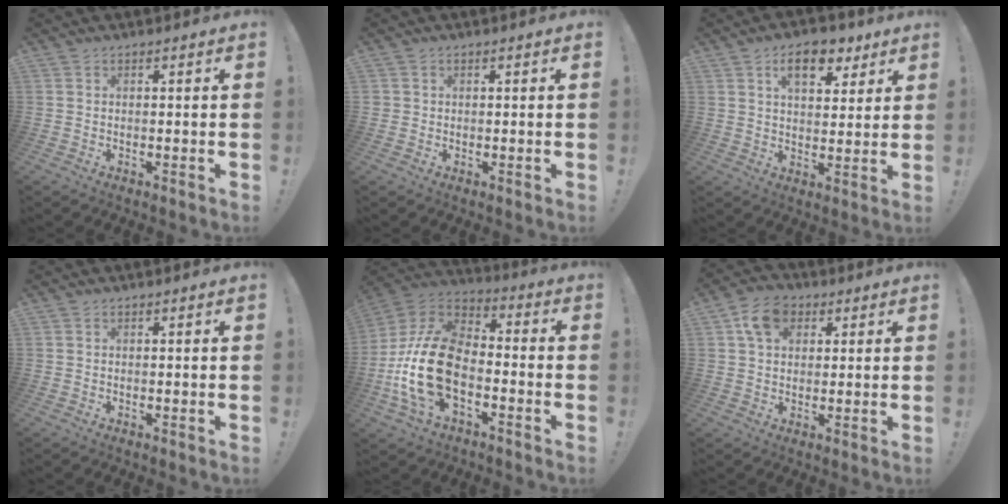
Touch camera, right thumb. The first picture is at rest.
{"total": 0.9, "force": [0.3, 0.8, -0.3], "torque": [0.013, -0.003, 0.005]}
{"total": 10.5, "force": [5.5, 5.8, 6.8], "torque": [-0.082, -0.019, 0.094]}
{"total": 0.0}
{"total": 20.4, "force": [-5.3, 12.5, 15.2], "torque": [-0.314, 0.028, -0.080]}
{"total": 9.3, "force": [3.7, 6.7, 5.3], "torque": [-0.091, 0.005, 0.072]}